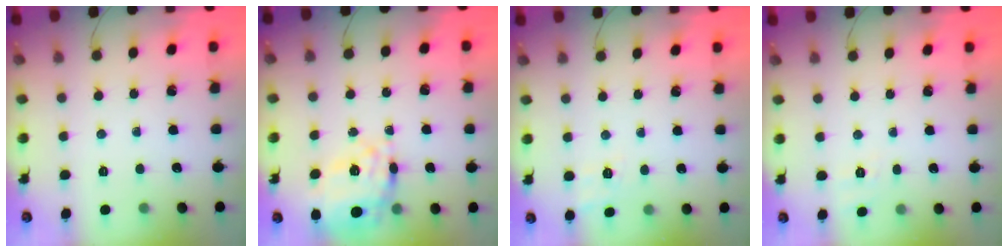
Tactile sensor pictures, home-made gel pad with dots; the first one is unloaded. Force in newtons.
{"total": 14.5, "press": 13.8, "slide": 4.4}
{"total": 3.7, "press": 2.9, "slide": 2.2}
{"total": 6.4, "press": 6.1, "slide": 1.9}